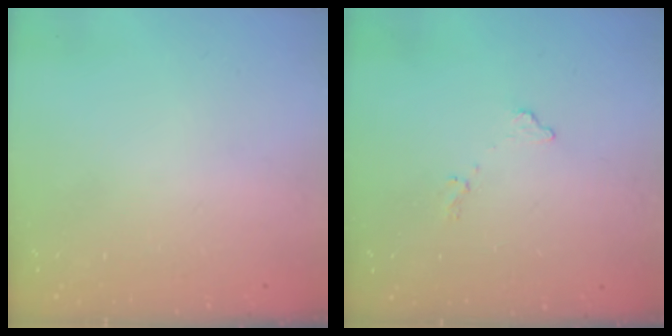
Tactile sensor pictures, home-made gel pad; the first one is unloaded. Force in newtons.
{"total": 7.7, "press": 7.6, "slide": 0.3}